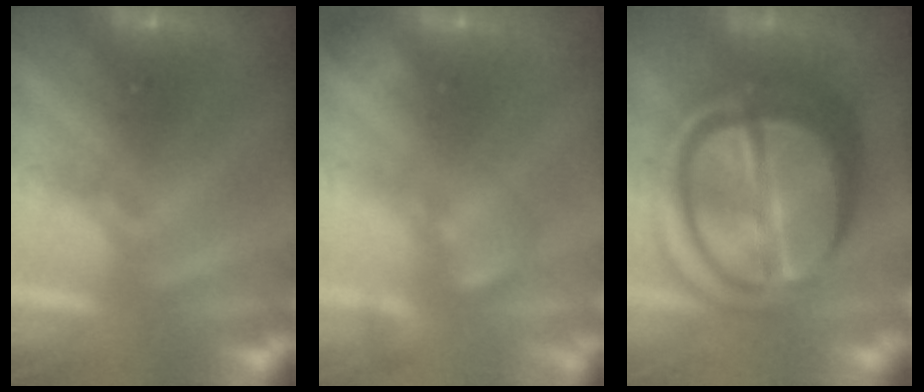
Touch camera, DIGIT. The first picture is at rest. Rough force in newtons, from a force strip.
{"total": 2.4}
{"total": 7.9}